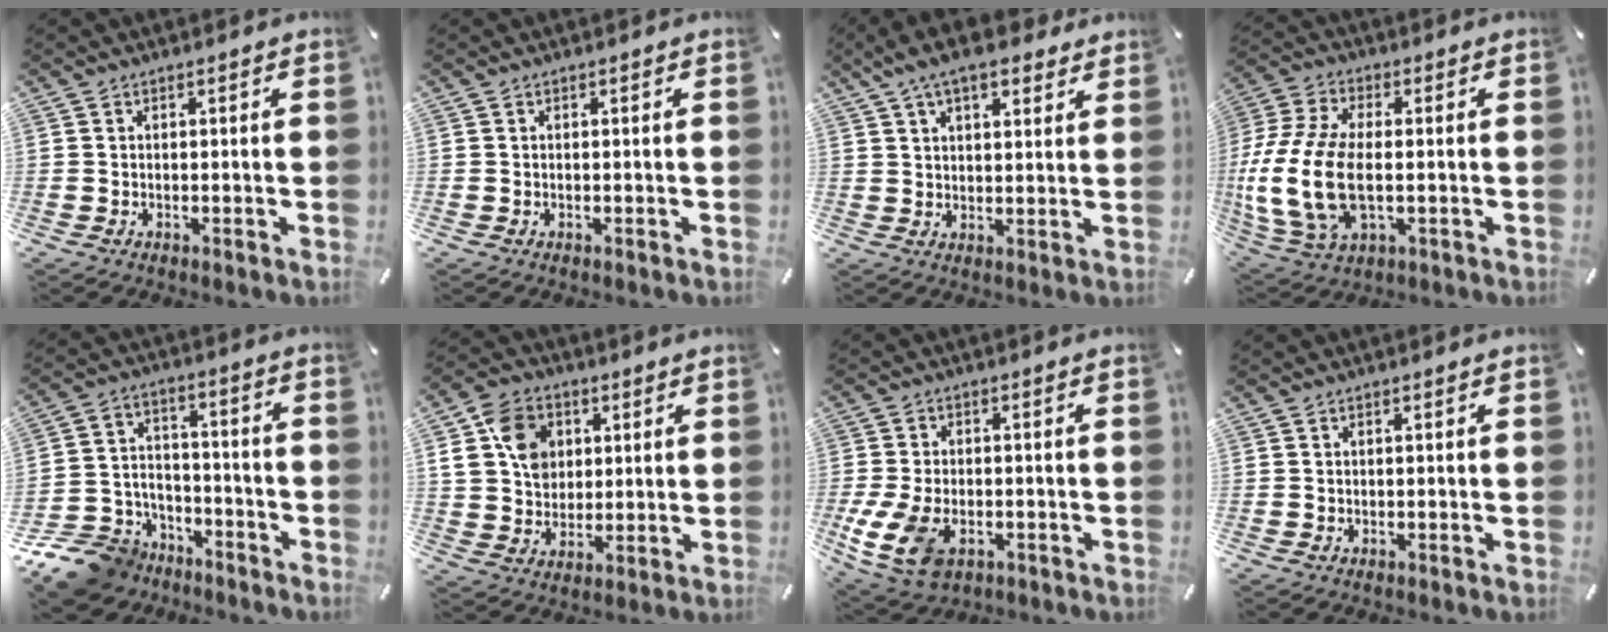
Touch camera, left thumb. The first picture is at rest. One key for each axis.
{"total": 0.0}
{"total": 9.6, "fx": 6.1, "fy": 4.5, "fz": 6.0, "tx": -0.103, "ty": -0.011, "tz": 0.108}
{"total": 17.2, "fx": -1.8, "fy": 10.1, "fz": 13.8, "tx": -0.316, "ty": -0.013, "tz": -0.031}
{"total": 13.7, "fx": -10.2, "fy": 8.5, "fz": 3.6, "tx": -0.070, "ty": 0.068, "tz": -0.180}
{"total": 11.9, "fx": 3.3, "fy": 10.0, "fz": 5.5, "tx": -0.111, "ty": 0.005, "tz": 0.064}
{"total": 10.0, "fx": -3.6, "fy": 6.4, "fz": 6.8, "tx": -0.163, "ty": 0.002, "tz": -0.065}
{"total": 0.0}